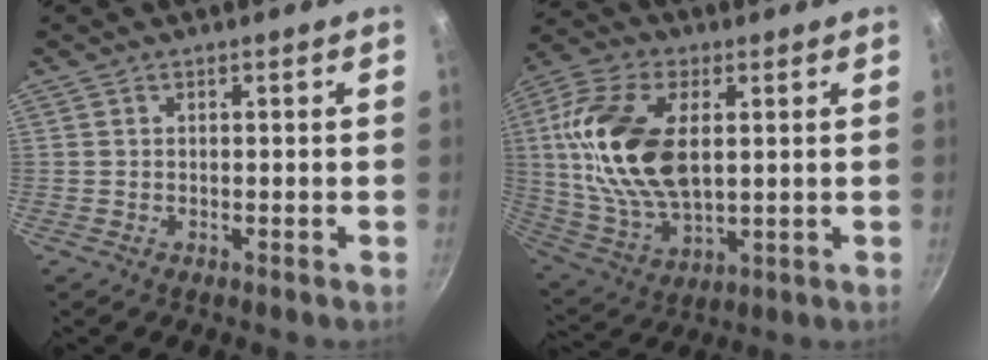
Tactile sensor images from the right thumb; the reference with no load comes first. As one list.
[{"total": 20.2, "force": [3.3, 11.4, 16.4], "torque": [-0.311, -0.002, 0.064]}]